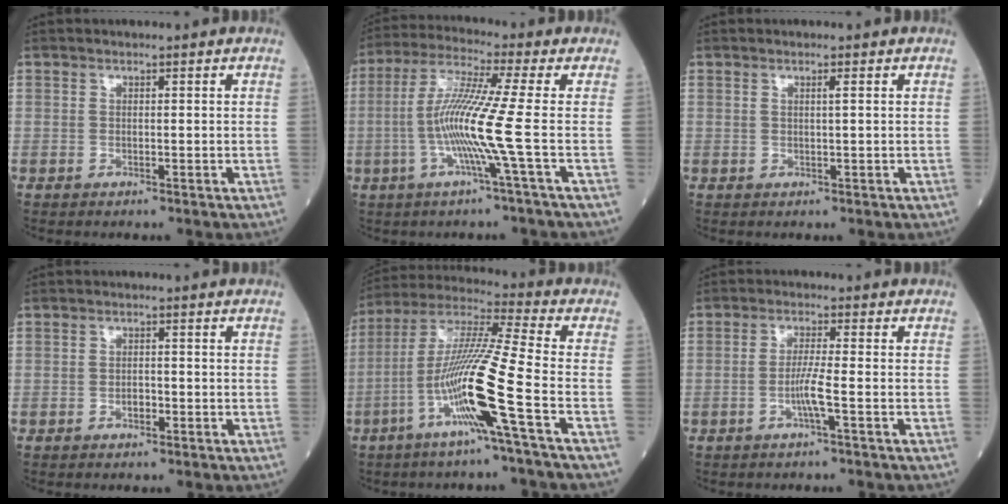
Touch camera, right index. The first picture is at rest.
{"total": 10.4, "force": [-2.1, -2.1, 9.9], "torque": [-0.203, -0.005, -0.048]}
{"total": 0.8, "force": [0.3, -0.1, 0.7], "torque": [-0.016, 0.000, 0.006]}
{"total": 1.4, "force": [-0.6, 0.7, 1.0], "torque": [-0.016, 0.004, -0.008]}
{"total": 14.9, "force": [-5.3, -1.8, 13.8], "torque": [-0.275, -0.008, -0.106]}
{"total": 3.3, "force": [-1.2, -0.7, 3.0], "torque": [-0.062, -0.001, -0.024]}